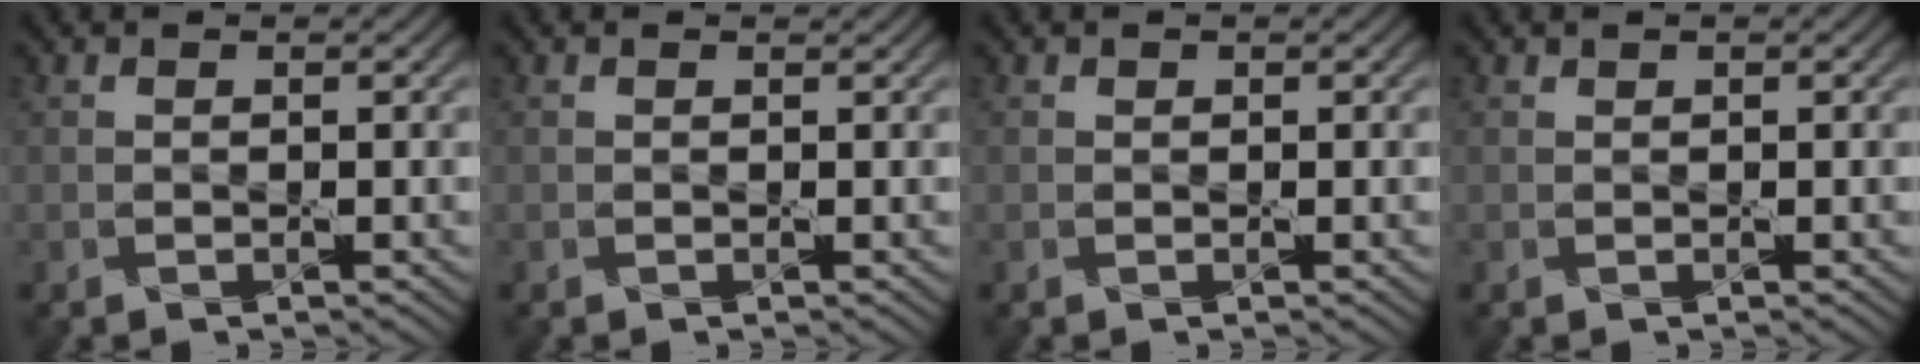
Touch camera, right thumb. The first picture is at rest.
{"total": 0.0}
{"total": 0.0}
{"total": 0.0}